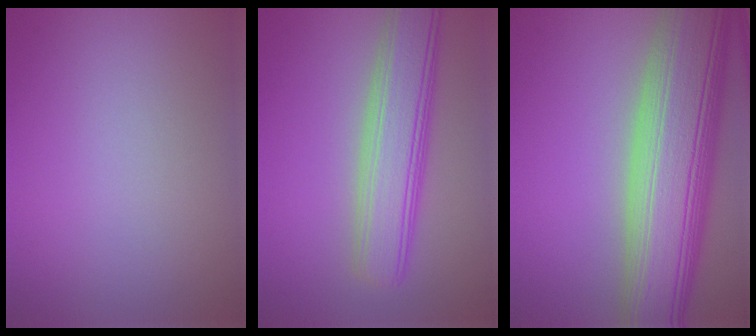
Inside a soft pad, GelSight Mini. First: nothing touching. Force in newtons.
{"total": 6.4, "press": 6.4, "slide": 0.4}
{"total": 14.2, "press": 14.1, "slide": 1.2}